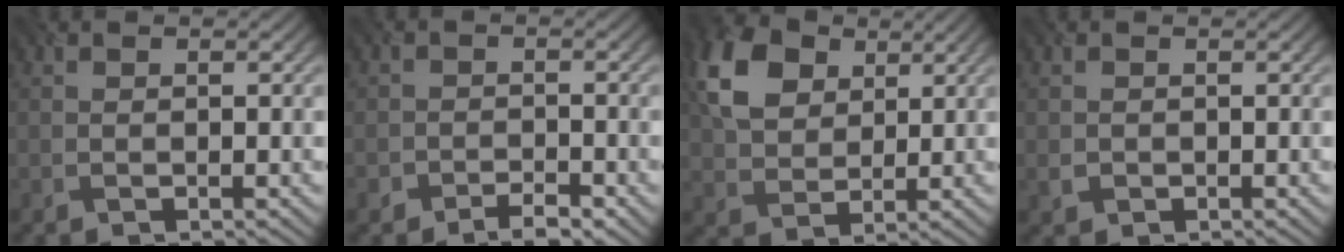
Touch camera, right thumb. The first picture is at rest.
{"total": 2.6, "force": [-2.0, 1.4, 0.8], "torque": [-0.007, -0.003, -0.040]}
{"total": 9.1, "force": [3.9, 6.4, 5.2], "torque": [-0.143, 0.014, 0.069]}
{"total": 0.8, "force": [0.0, 0.8, -0.1], "torque": [0.001, -0.008, -0.005]}